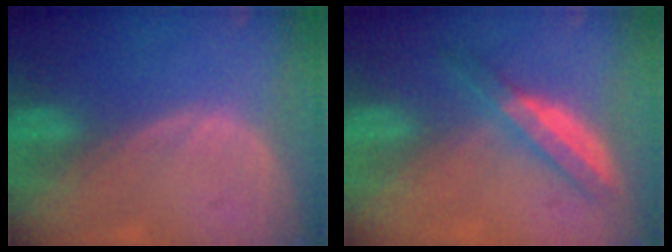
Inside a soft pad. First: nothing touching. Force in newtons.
{"total": 5.8, "press": 5.2, "slide": 2.6}